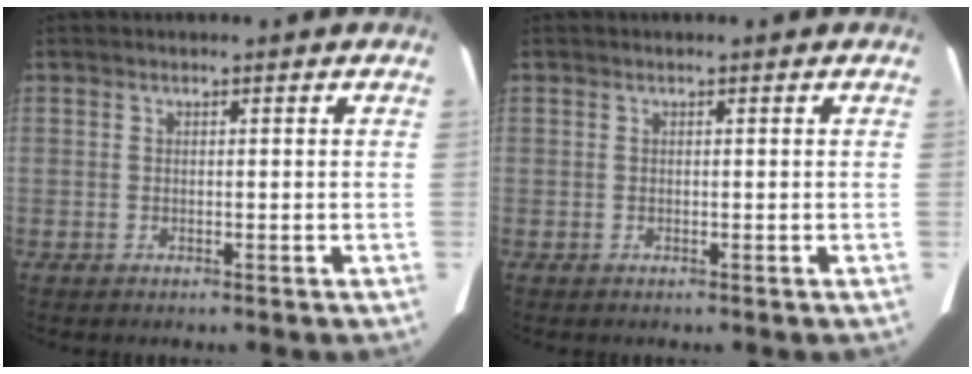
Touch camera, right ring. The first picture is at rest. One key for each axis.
{"total": 0.0}